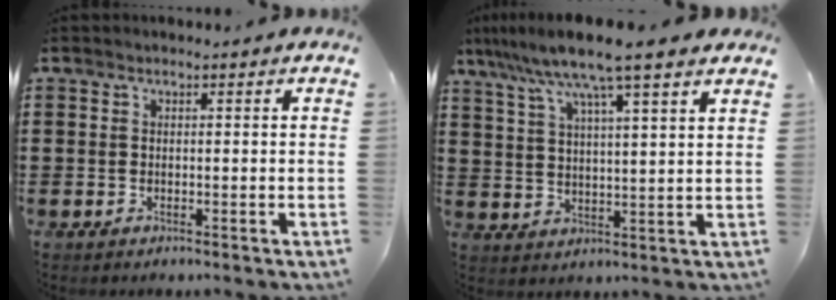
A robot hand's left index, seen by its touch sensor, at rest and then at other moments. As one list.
[{"total": 8.6, "force": [6.8, -0.2, 5.2], "torque": [-0.122, -0.026, 0.116]}]